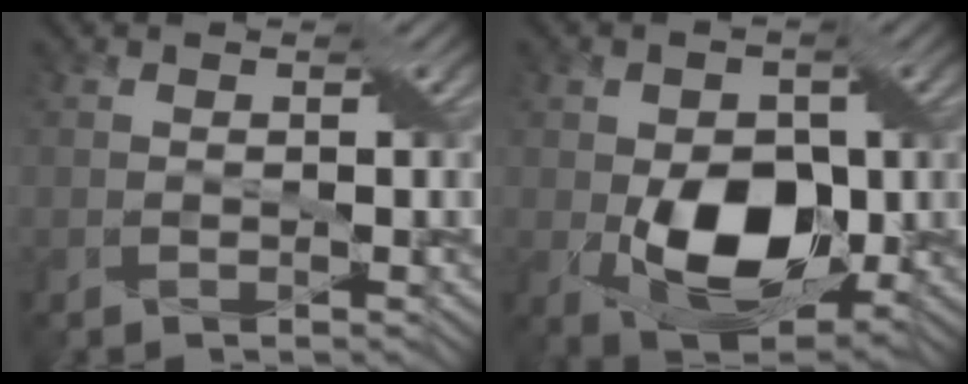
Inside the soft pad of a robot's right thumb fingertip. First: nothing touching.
{"total": 10.8, "force": [-1.8, 7.0, 8.0], "torque": [-0.138, -0.012, -0.025]}